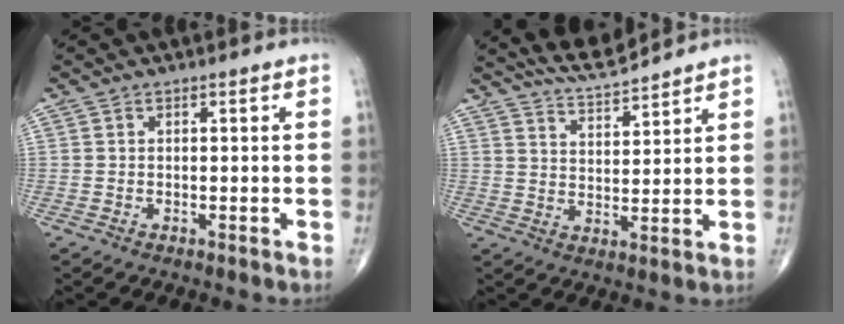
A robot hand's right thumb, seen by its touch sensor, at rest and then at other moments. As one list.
[{"total": 7.2, "force": [7.0, 0.2, 1.6], "torque": [-0.028, -0.037, 0.133]}]